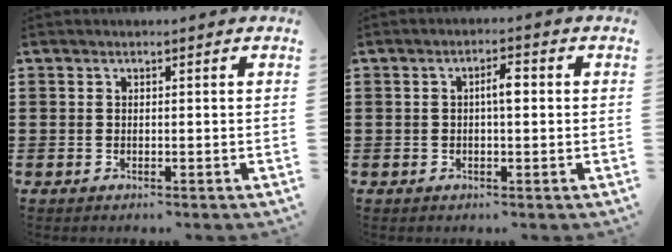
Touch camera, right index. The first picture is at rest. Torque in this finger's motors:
{"motor_torque": [0.43, -0.18, 0.06, 0.04]}